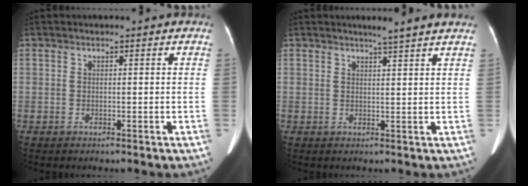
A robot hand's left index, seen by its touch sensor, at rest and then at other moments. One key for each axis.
{"total": 3.8, "fx": 3.2, "fy": -0.7, "fz": 1.8, "tx": -0.027, "ty": 0.001, "tz": 0.041}